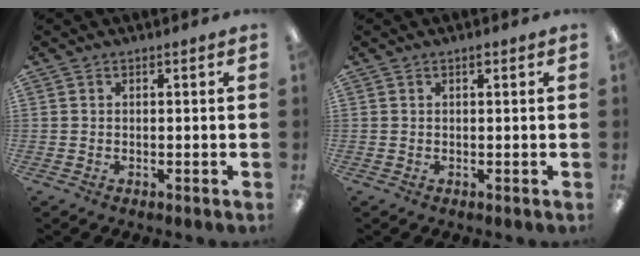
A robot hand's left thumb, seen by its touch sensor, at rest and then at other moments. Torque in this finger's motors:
{"motor_torque": [-0.02, -0.01, 0.40, 0.18, 0.00]}